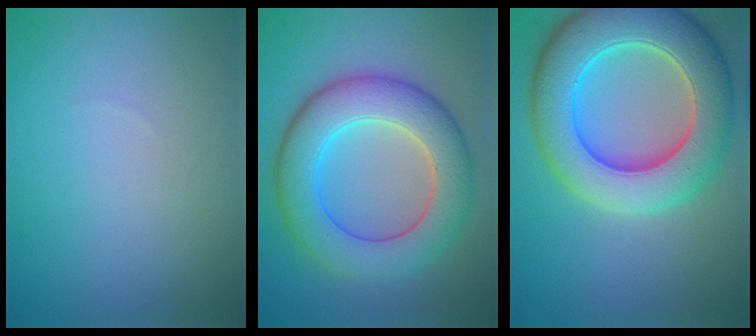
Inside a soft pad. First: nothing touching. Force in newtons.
{"total": 8.4, "press": 8.4, "slide": 0.3}
{"total": 10.7, "press": 10.6, "slide": 0.6}